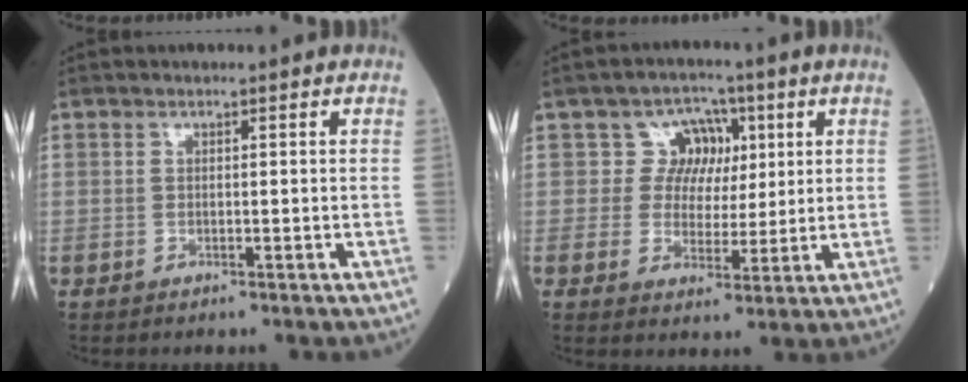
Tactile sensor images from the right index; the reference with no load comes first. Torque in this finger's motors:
{"motor_torque": [0.16, 0.04, 0.06, 0.00]}